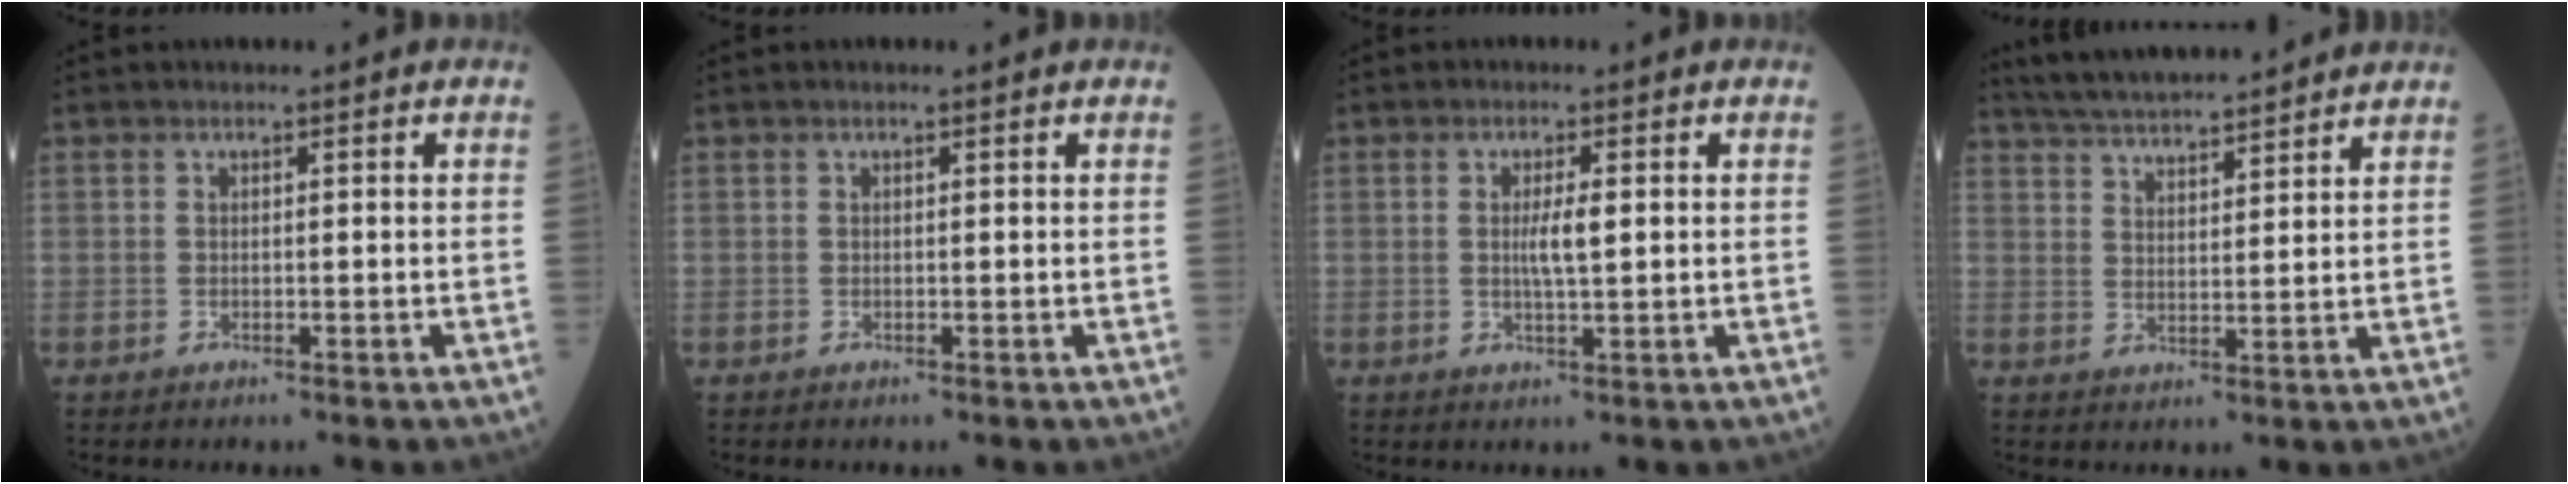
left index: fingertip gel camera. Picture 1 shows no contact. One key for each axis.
{"total": 0.0}
{"total": 3.0, "fx": 0.3, "fy": 0.2, "fz": 3.0, "tx": -0.057, "ty": -0.003, "tz": 0.007}
{"total": 13.6, "fx": 12.4, "fy": 1.4, "fz": 5.5, "tx": -0.098, "ty": 0.021, "tz": 0.193}